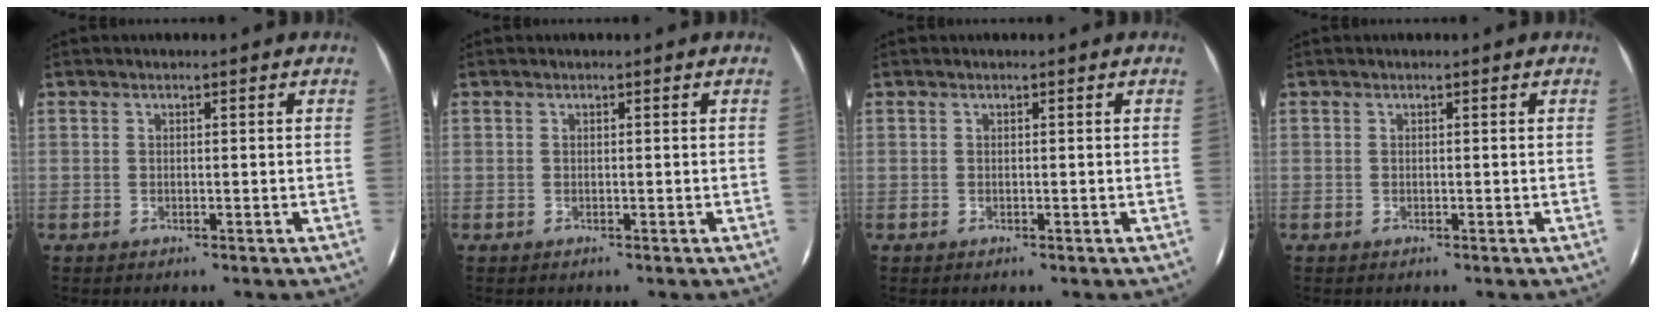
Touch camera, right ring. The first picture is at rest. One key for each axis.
{"total": 0.0}
{"total": 0.0}
{"total": 0.0}